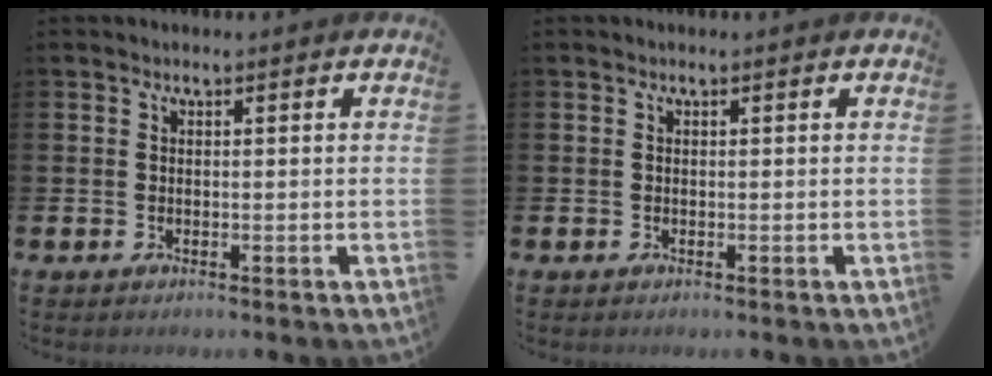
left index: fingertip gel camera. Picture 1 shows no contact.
{"total": 0.0}